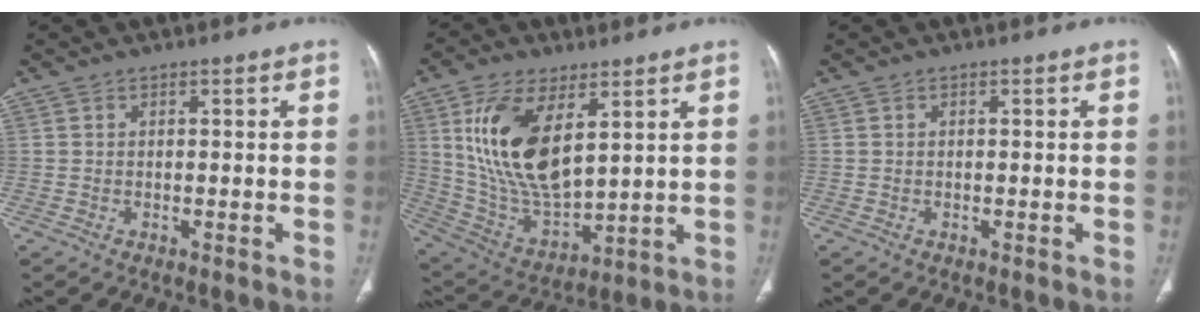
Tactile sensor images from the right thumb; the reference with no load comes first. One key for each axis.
{"total": 18.0, "fx": 6.3, "fy": 9.0, "fz": 14.3, "tx": -0.258, "ty": -0.028, "tz": 0.132}
{"total": 0.0}